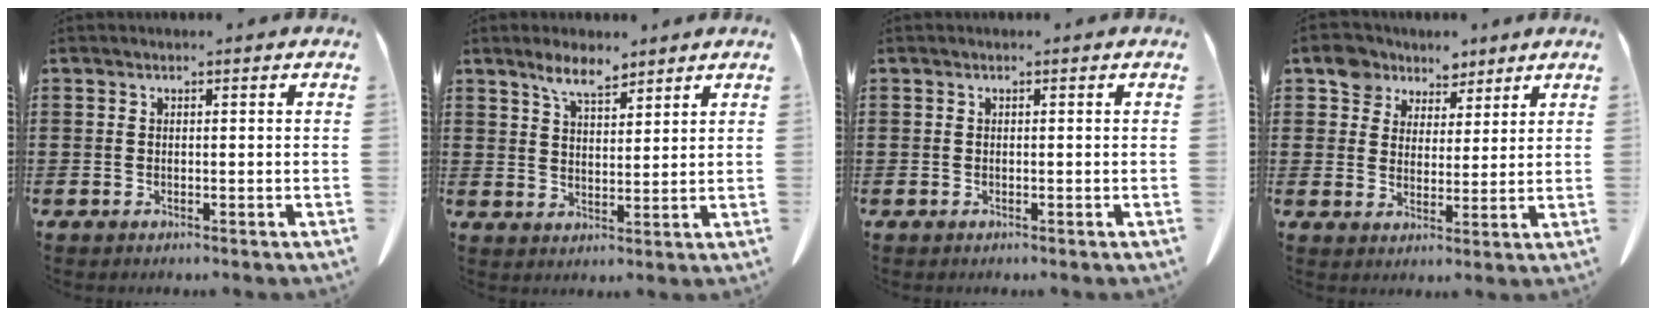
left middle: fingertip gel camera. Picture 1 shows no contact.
{"total": 5.5, "force": [4.3, 1.6, 2.9], "torque": [-0.068, -0.006, 0.079]}
{"total": 0.0}
{"total": 6.0, "force": [4.6, 3.8, 0.6], "torque": [-0.043, -0.003, 0.087]}